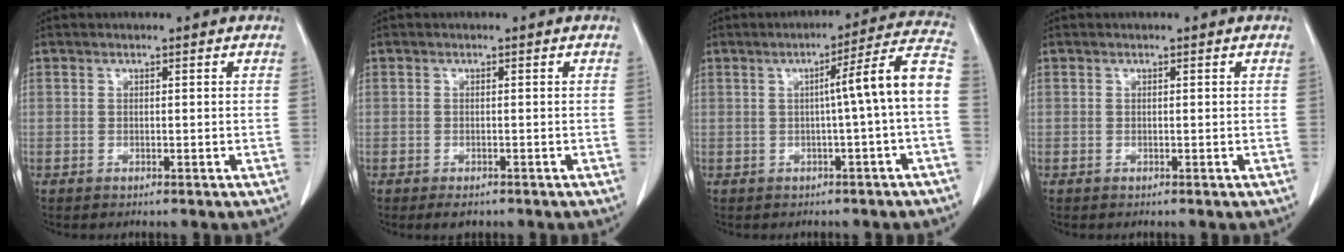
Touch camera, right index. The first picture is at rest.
{"total": 1.7, "force": [-1.2, 1.0, 0.8], "torque": [-0.012, -0.001, -0.011]}
{"total": 9.4, "force": [-0.4, -1.2, 9.3], "torque": [-0.122, 0.022, -0.010]}
{"total": 0.0}